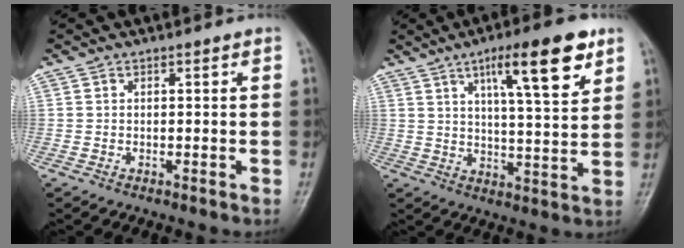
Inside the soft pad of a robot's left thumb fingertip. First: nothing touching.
{"total": 13.9, "force": [7.3, 3.1, 11.4], "torque": [-0.160, -0.029, 0.111]}